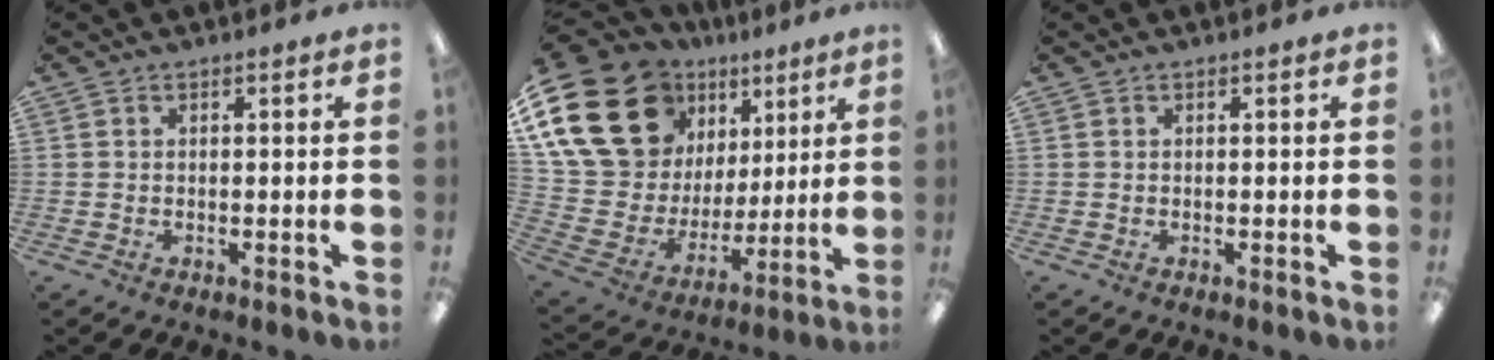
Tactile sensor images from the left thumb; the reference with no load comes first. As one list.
[{"total": 24.1, "force": [12.9, 16.4, 12.0], "torque": [-0.252, -0.075, 0.259]}, {"total": 0.0}]